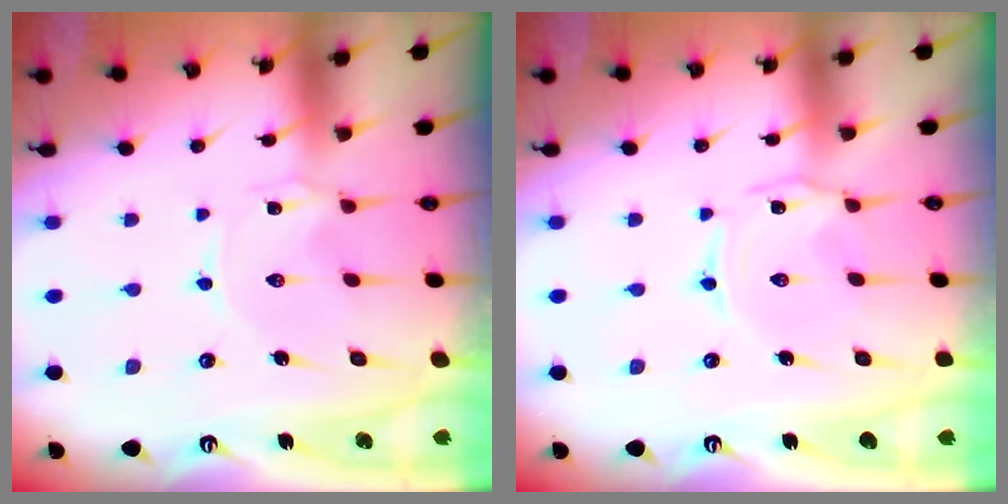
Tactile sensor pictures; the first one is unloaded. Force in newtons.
{"total": 1.3, "press": 1.3, "slide": 0.3}